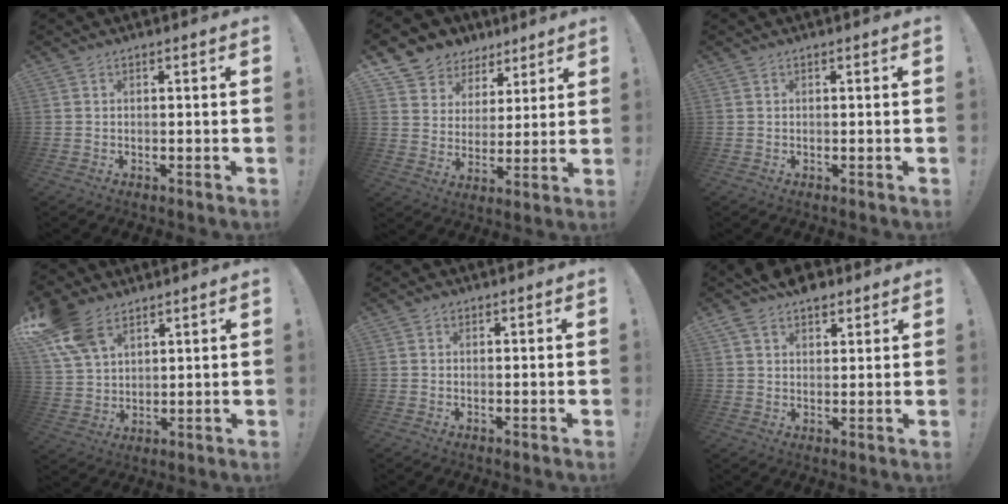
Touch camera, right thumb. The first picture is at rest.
{"total": 8.5, "force": [5.1, 6.8, 1.2], "torque": [-0.017, -0.047, 0.104]}
{"total": 0.0}
{"total": 13.0, "force": [8.1, 7.7, 6.6], "torque": [-0.133, -0.034, 0.160]}
{"total": 0.5, "force": [0.3, 0.4, 0.0], "torque": [0.006, -0.001, 0.004]}
{"total": 7.4, "force": [5.3, 4.2, 3.0], "torque": [-0.047, -0.023, 0.099]}